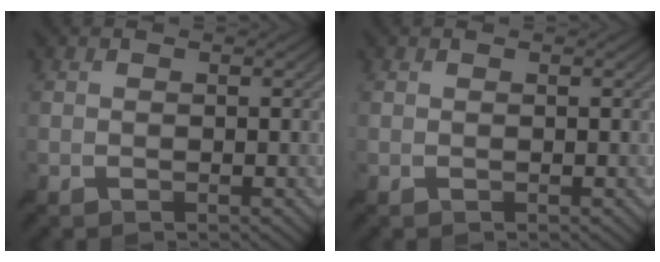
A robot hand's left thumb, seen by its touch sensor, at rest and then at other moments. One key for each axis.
{"total": 0.0}